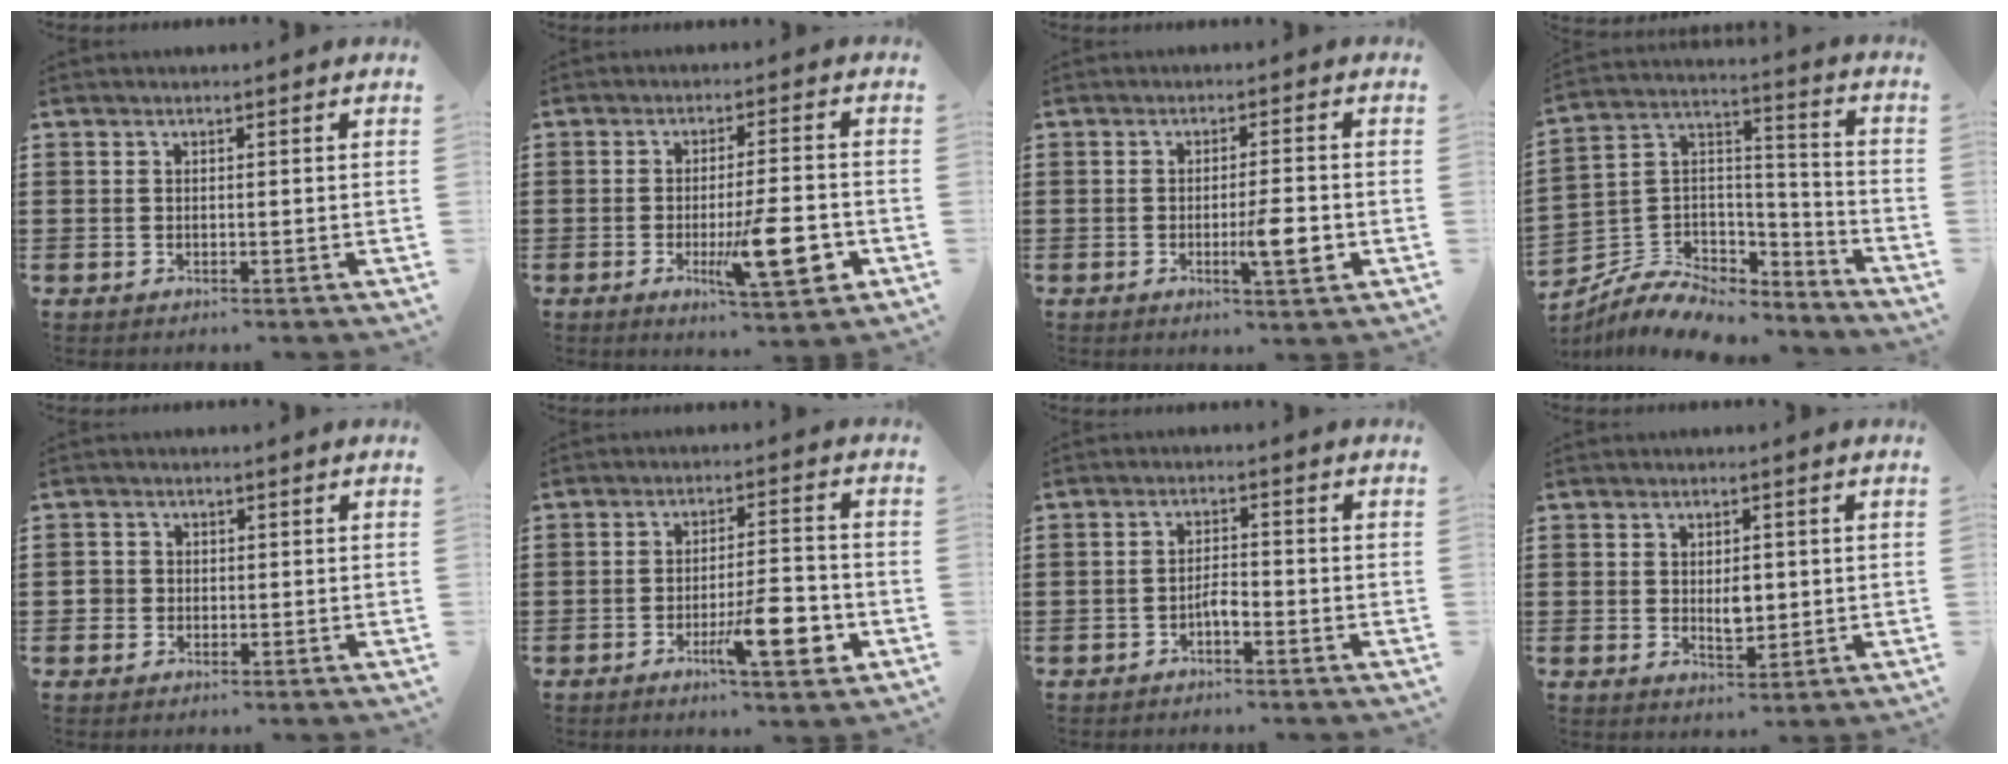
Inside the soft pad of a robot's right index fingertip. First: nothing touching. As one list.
[{"total": 11.4, "force": [-3.4, 2.6, 10.6], "torque": [-0.160, -0.008, -0.052]}, {"total": 5.9, "force": [-1.6, 0.9, 5.6], "torque": [-0.081, -0.008, -0.026]}, {"total": 7.5, "force": [-6.3, 3.5, 2.1], "torque": [-0.052, 0.007, -0.123]}, {"total": 1.4, "force": [-0.4, 1.3, 0.3], "torque": [-0.010, 0.006, -0.010]}, {"total": 9.6, "force": [-4.1, 2.2, 8.4], "torque": [-0.132, -0.001, -0.066]}, {"total": 2.2, "force": [-1.4, 0.7, 1.6], "torque": [-0.032, 0.004, -0.028]}, {"total": 3.5, "force": [0.3, 1.9, 3.0], "torque": [-0.044, -0.001, 0.001]}]